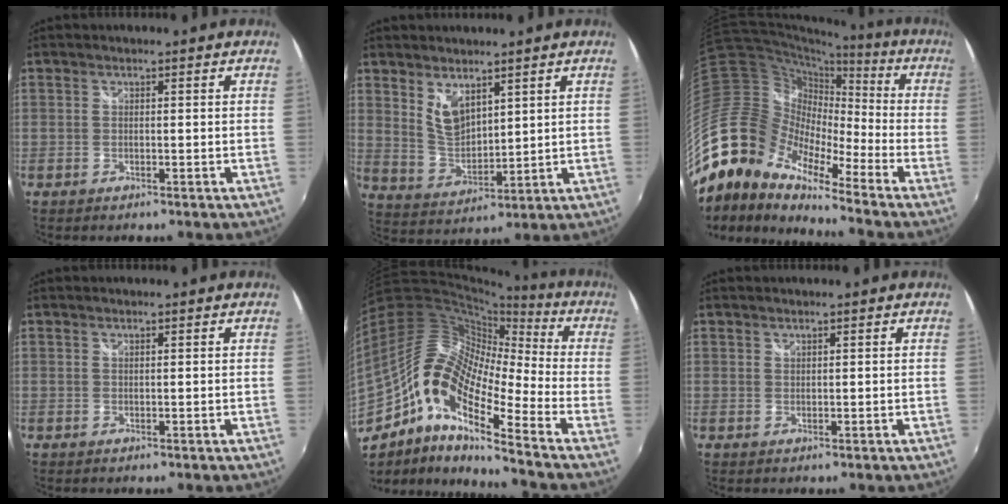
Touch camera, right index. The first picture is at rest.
{"total": 6.8, "force": [4.3, 3.1, 4.2], "torque": [-0.075, -0.008, 0.090]}
{"total": 18.0, "force": [-13.3, 7.9, 9.1], "torque": [-0.153, -0.009, -0.276]}
{"total": 0.0}
{"total": 16.9, "force": [-7.8, 5.6, 13.9], "torque": [-0.233, 0.001, -0.172]}
{"total": 0.5, "force": [0.5, 0.0, -0.1], "torque": [0.004, 0.000, 0.010]}